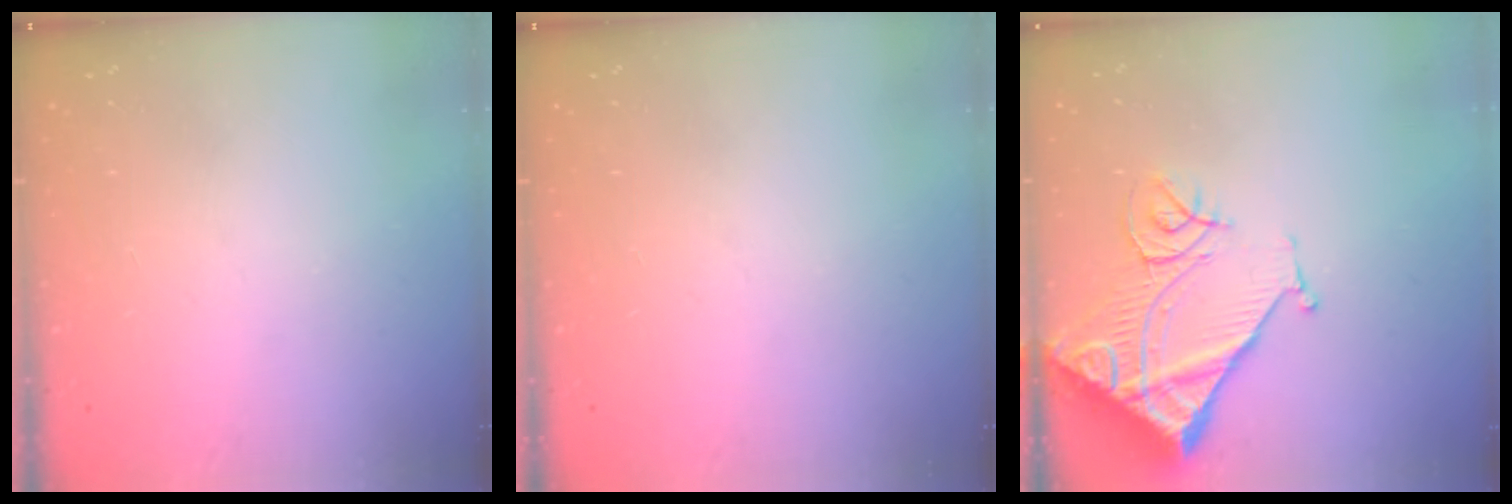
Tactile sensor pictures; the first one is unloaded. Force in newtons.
{"total": 0.0}
{"total": 17.1, "press": 17.0, "slide": 1.8}